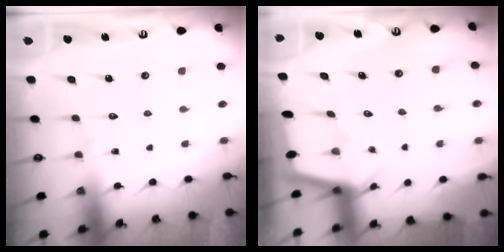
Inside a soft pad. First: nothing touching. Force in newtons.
{"total": 2.3, "press": 2.3, "slide": 0.3}